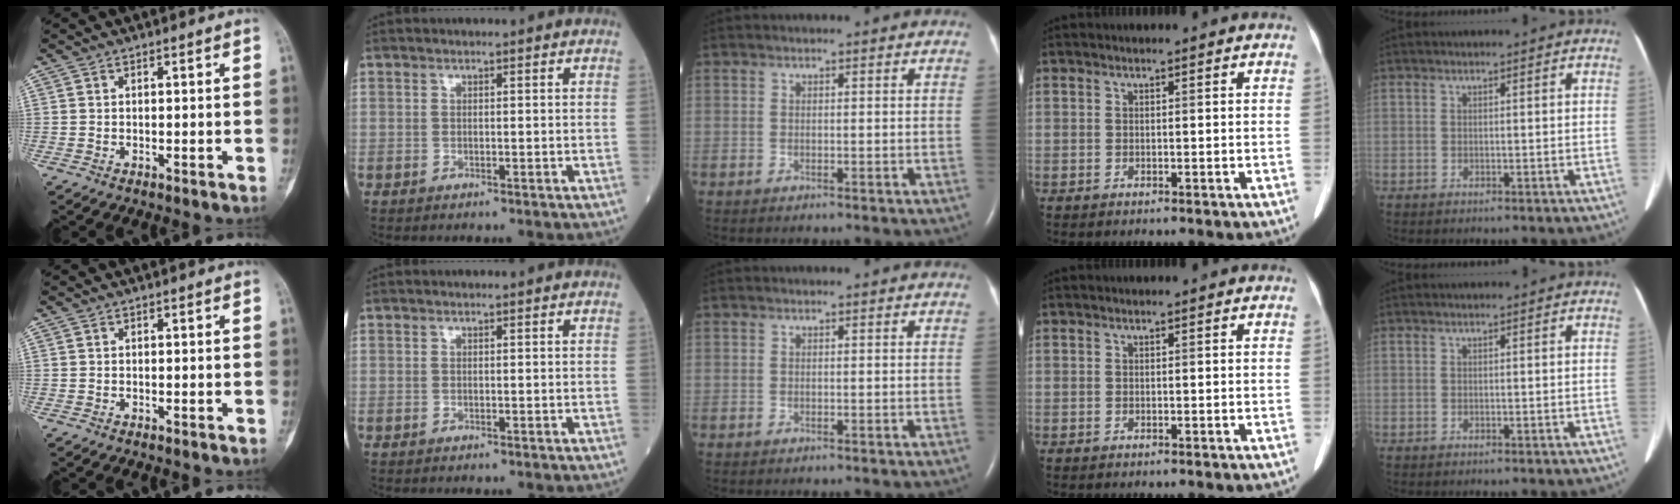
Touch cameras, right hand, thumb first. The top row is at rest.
{}